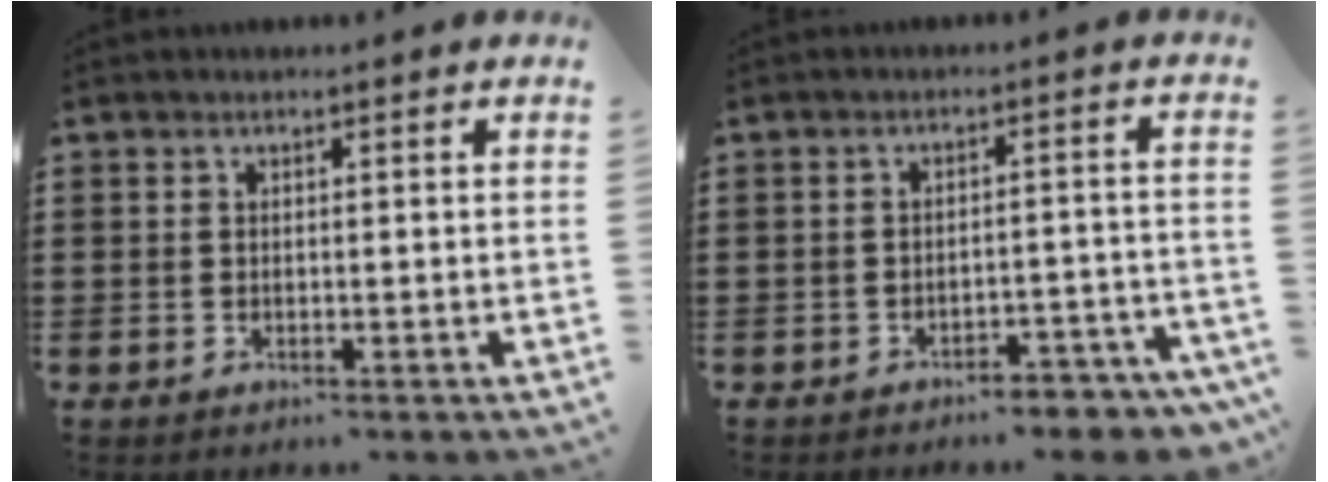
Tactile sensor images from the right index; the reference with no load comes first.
{"total": 3.9, "force": [-3.7, 0.4, 1.2], "torque": [-0.023, 0.000, -0.074]}